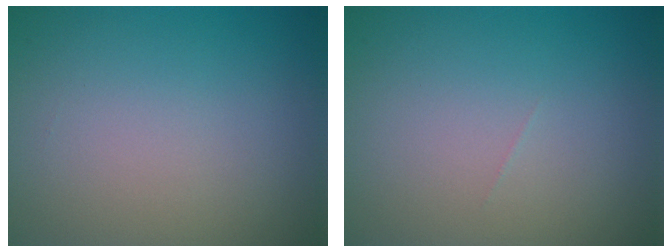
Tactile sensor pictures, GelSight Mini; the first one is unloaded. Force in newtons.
{"total": 0.0}